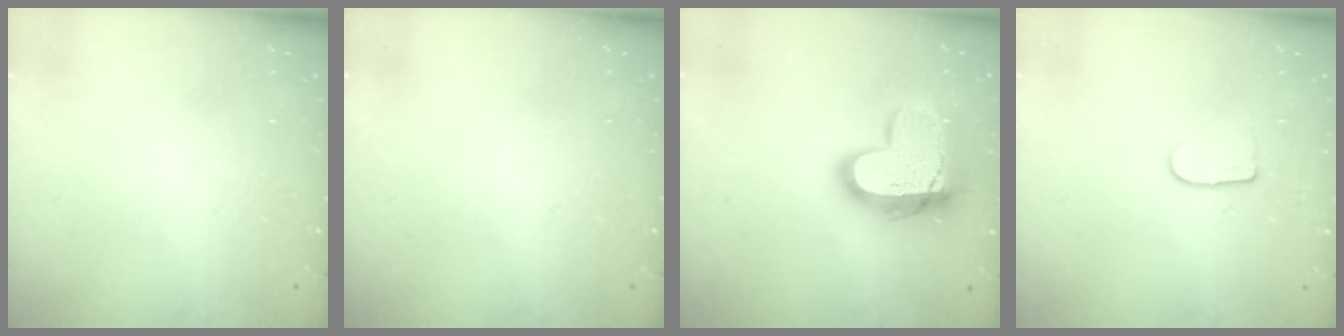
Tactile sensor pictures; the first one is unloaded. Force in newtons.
{"total": 0.0}
{"total": 17.3, "press": 17.2, "slide": 1.4}
{"total": 5.8, "press": 5.8, "slide": 0.6}